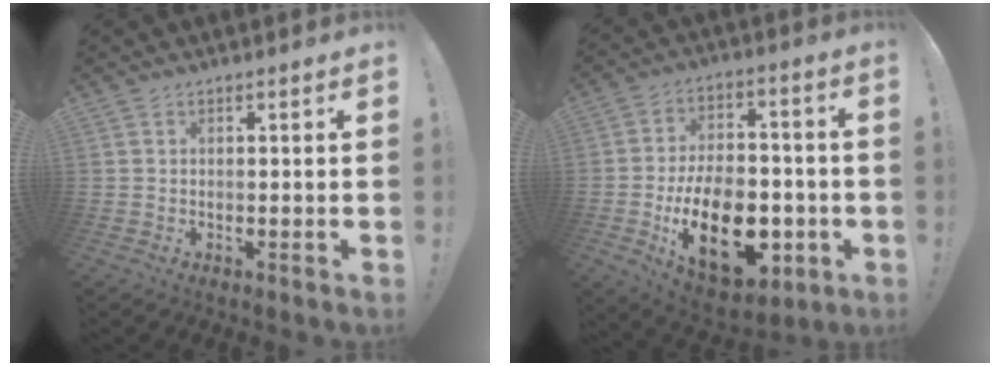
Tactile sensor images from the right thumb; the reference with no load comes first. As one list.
[{"total": 23.4, "force": [-6.9, 14.1, 17.3], "torque": [-0.276, 0.040, -0.096]}]